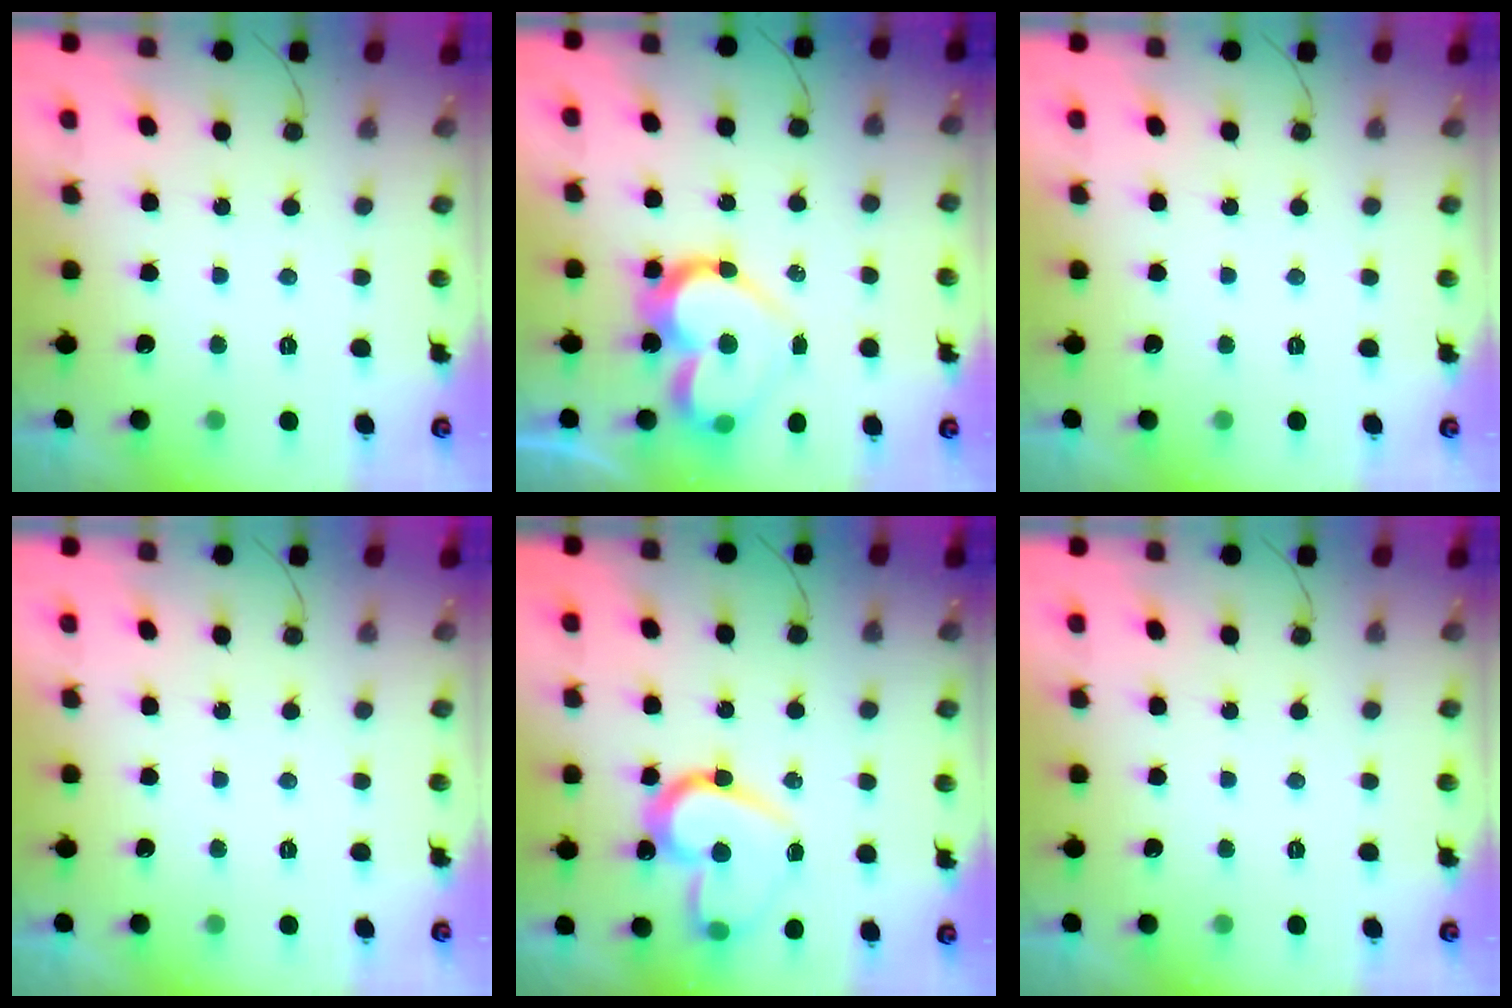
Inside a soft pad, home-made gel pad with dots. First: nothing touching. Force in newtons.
{"total": 16.0, "press": 15.9, "slide": 1.4}
{"total": 0.0}
{"total": 0.0}
{"total": 17.8, "press": 17.7, "slide": 1.8}
{"total": 0.0}